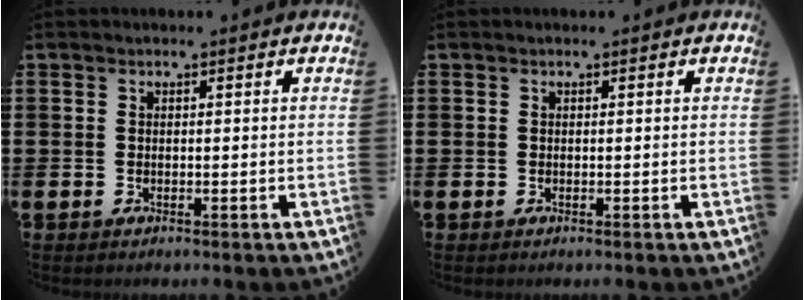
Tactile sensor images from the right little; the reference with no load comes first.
{"total": 0.0}